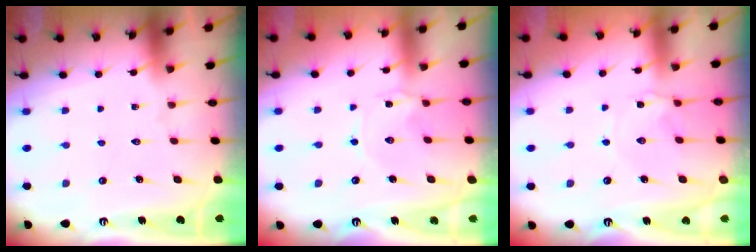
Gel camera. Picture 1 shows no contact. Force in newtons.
{"total": 2.0, "press": 2.0, "slide": 0.2}
{"total": 2.7, "press": 2.7, "slide": 0.5}